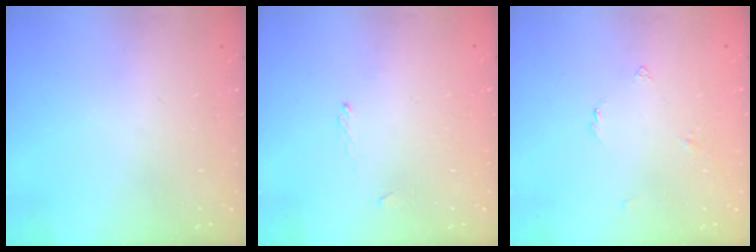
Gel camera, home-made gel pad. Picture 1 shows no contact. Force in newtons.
{"total": 1.1, "press": 1.0, "slide": 0.5}
{"total": 2.5, "press": 2.4, "slide": 0.5}